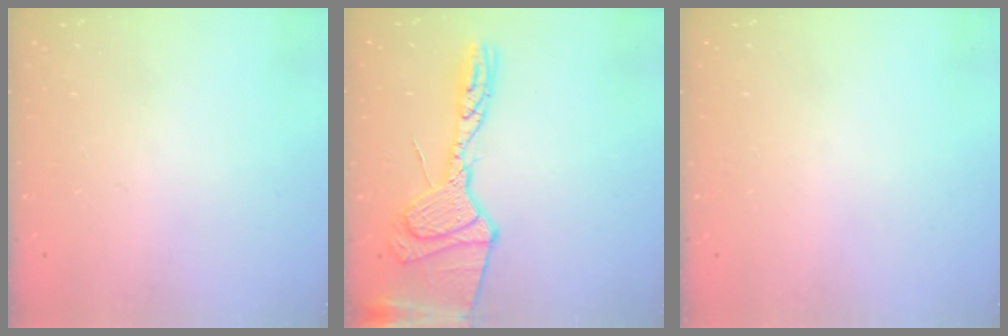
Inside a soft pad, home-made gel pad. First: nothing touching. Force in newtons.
{"total": 18.3, "press": 18.2, "slide": 1.9}
{"total": 0.0}